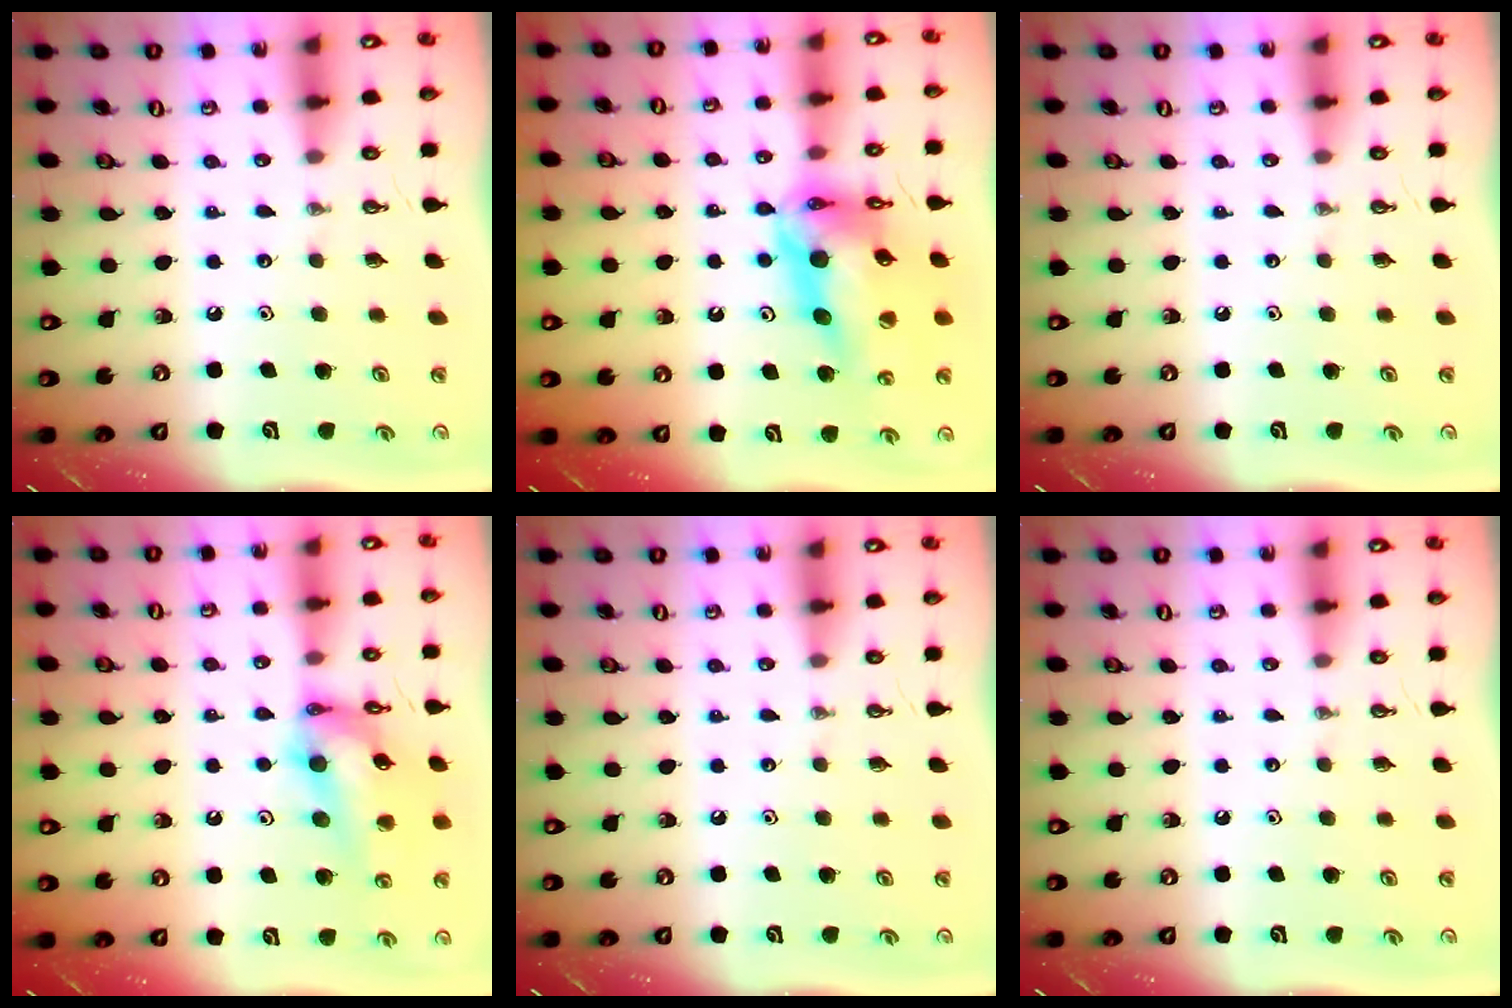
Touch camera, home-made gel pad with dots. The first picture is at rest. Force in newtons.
{"total": 19.4, "press": 19.3, "slide": 1.8}
{"total": 0.0}
{"total": 15.3, "press": 15.2, "slide": 1.5}
{"total": 0.0}
{"total": 0.0}